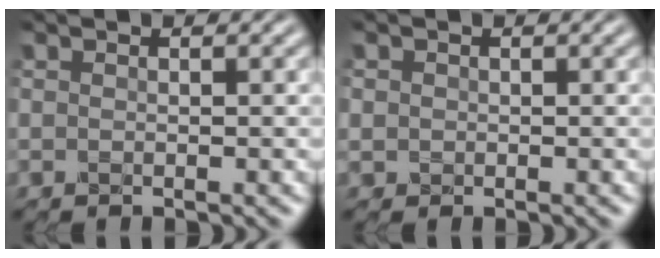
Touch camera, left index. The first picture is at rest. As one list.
[{"total": 1.1, "force": [0.1, 1.1, 0.2], "torque": [-0.002, -0.002, -0.001]}]